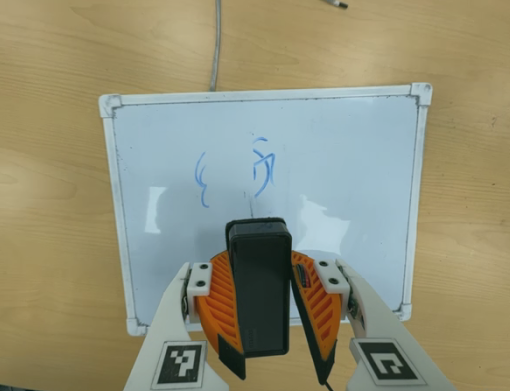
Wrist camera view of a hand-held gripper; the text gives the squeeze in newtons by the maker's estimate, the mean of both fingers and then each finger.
{"total": 9.2, "left": 9.2, "right": 9.2}